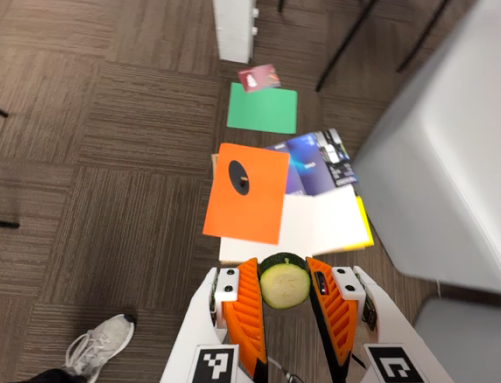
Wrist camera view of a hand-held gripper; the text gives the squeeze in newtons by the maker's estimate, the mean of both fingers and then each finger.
{"total": 8.9, "left": 8.9, "right": 8.9}